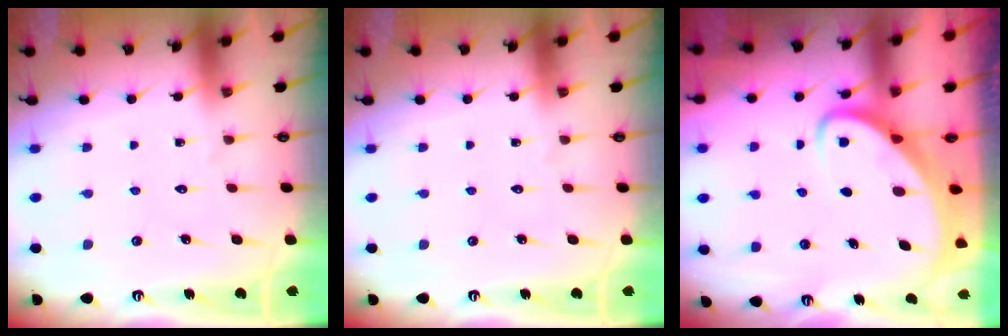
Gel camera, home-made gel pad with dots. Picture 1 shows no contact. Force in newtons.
{"total": 0.0}
{"total": 3.3, "press": 3.2, "slide": 0.4}